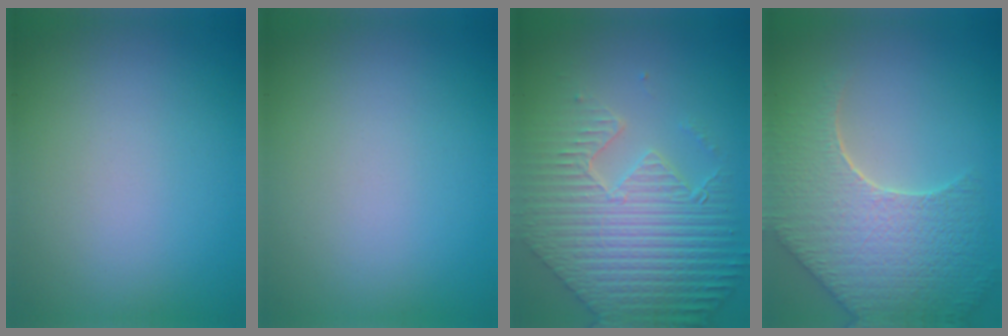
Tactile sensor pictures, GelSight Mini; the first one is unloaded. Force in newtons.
{"total": 0.0}
{"total": 9.5, "press": 6.5, "slide": 6.8}
{"total": 9.0, "press": 6.3, "slide": 6.4}